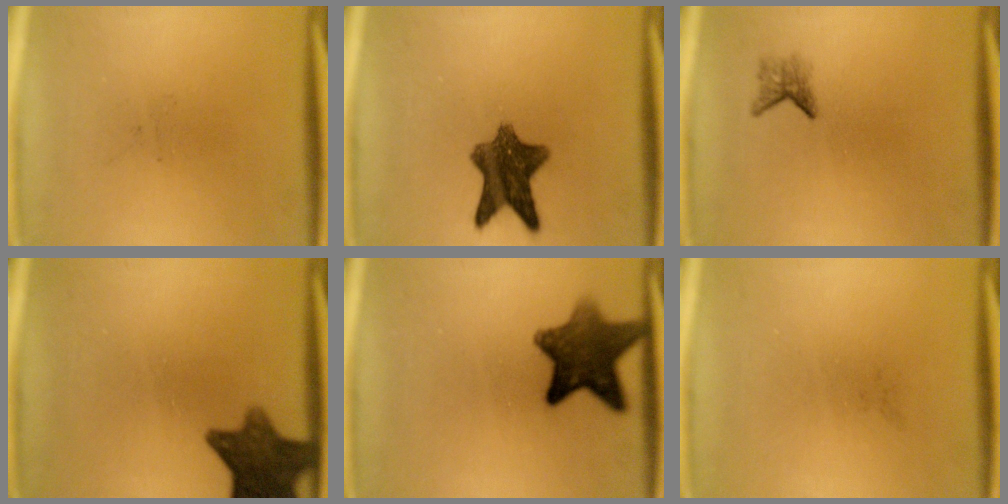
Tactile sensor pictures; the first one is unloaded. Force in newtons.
{"total": 9.5}
{"total": 1.6}
{"total": 10.6}
{"total": 10.4}
{"total": 0.0}